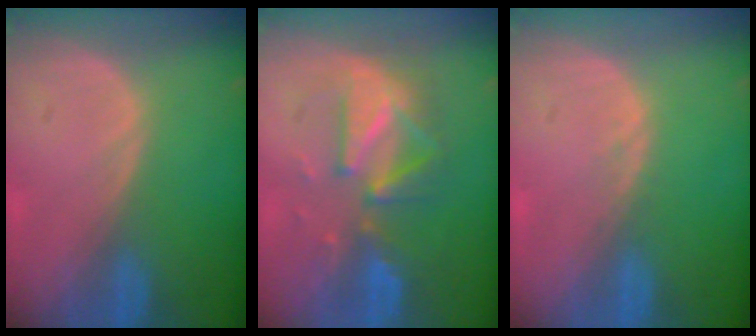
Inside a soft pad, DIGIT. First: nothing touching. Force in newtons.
{"total": 8.1, "press": 8.0, "slide": 0.6}
{"total": 0.6, "press": 0.6, "slide": 0.1}